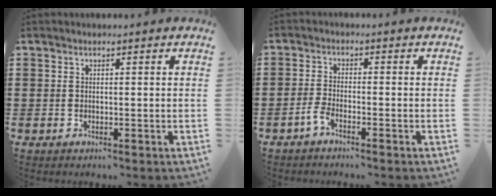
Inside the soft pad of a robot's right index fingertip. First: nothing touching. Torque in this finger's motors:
{"motor_torque": [1.25, 0.89, 0.15, 0.06]}